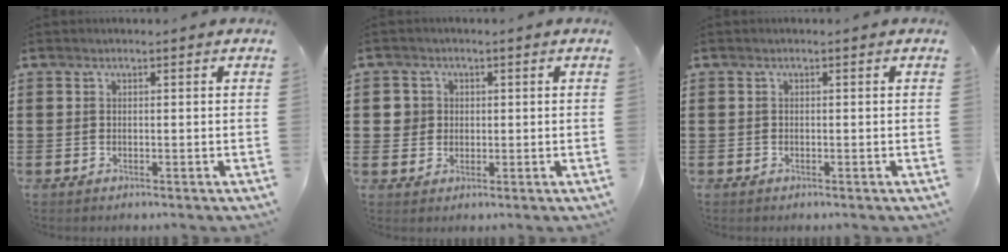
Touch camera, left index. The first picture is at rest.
{"total": 2.8, "force": [0.5, 2.7, 0.4], "torque": [-0.021, 0.011, 0.006]}
{"total": 0.0}